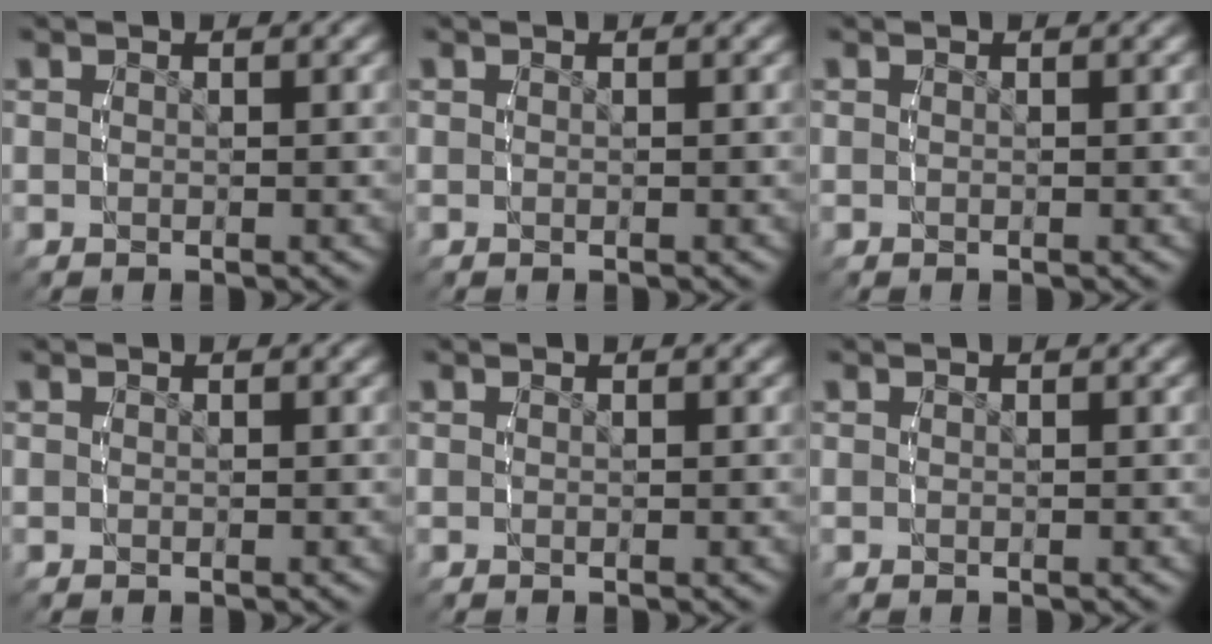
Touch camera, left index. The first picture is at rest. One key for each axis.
{"total": 0.0}
{"total": 0.0}
{"total": 0.0}
{"total": 0.0}
{"total": 0.0}